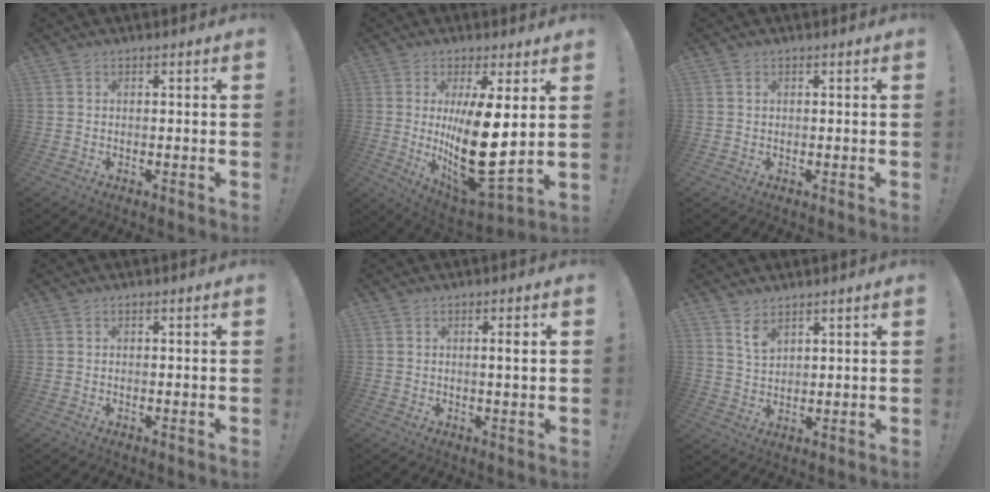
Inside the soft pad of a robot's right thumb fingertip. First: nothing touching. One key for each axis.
{"total": 19.2, "fx": 2.2, "fy": 6.9, "fz": 17.8, "tx": -0.295, "ty": -0.044, "tz": 0.045}
{"total": 0.6, "fx": 0.3, "fy": 0.4, "fz": 0.2, "tx": -0.006, "ty": 0.003, "tz": 0.006}
{"total": 0.0}
{"total": 3.2, "fx": 0.6, "fy": -0.2, "fz": 3.2, "tx": -0.053, "ty": -0.003, "tz": 0.005}
{"total": 5.4, "fx": 4.0, "fy": 2.8, "fz": 2.5, "tx": -0.037, "ty": -0.026, "tz": 0.071}